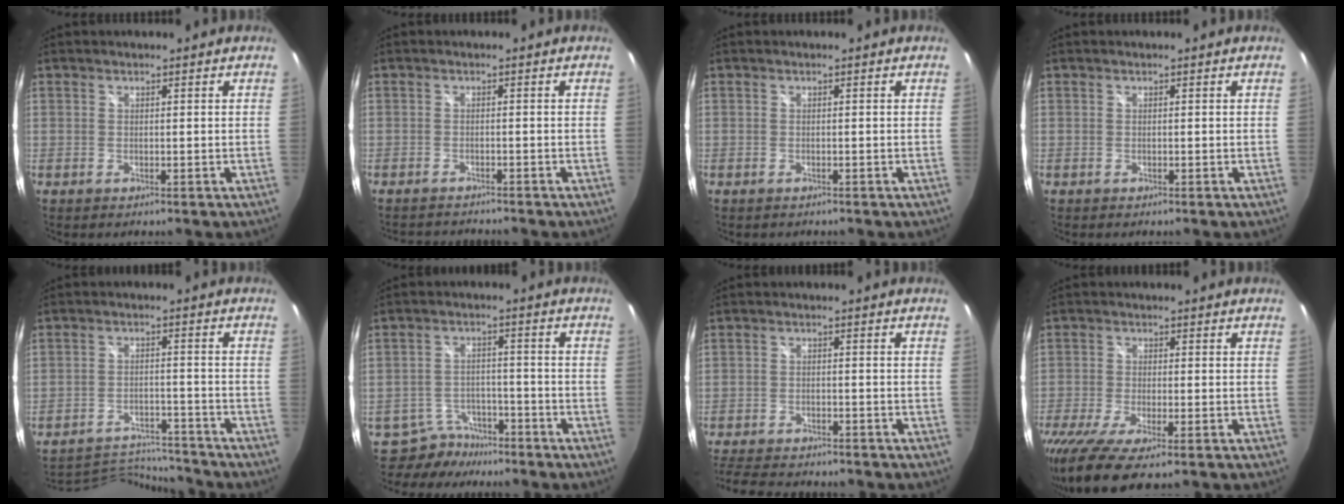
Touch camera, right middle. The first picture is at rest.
{"total": 4.7, "force": [-4.6, 0.6, 0.9], "torque": [-0.030, -0.007, -0.072]}
{"total": 0.6, "force": [-0.5, 0.3, 0.0], "torque": [-0.003, 0.001, -0.006]}
{"total": 0.0}
{"total": 13.3, "force": [-13.0, 1.3, 2.6], "torque": [-0.069, 0.010, -0.201]}
{"total": 6.3, "force": [-5.5, 3.1, -0.3], "torque": [-0.008, 0.016, -0.085]}
{"total": 11.0, "force": [-9.8, 2.9, 4.0], "torque": [-0.108, -0.013, -0.158]}
{"total": 12.4, "force": [-8.5, 2.8, 8.6], "torque": [-0.192, -0.057, -0.150]}